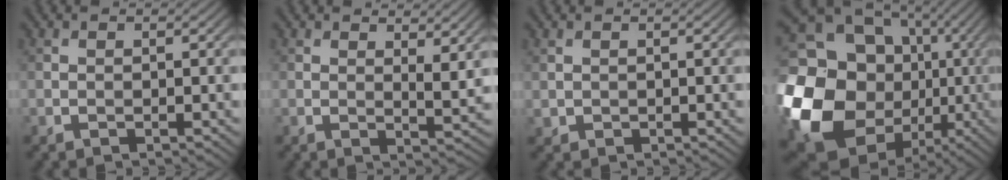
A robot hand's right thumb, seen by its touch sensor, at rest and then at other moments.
{"total": 3.7, "force": [1.9, 1.1, 3.0], "torque": [-0.052, -0.009, 0.035]}
{"total": 1.0, "force": [0.7, 0.7, 0.2], "torque": [-0.007, -0.002, 0.018]}
{"total": 23.4, "force": [-2.3, 19.3, 13.0], "torque": [-0.316, -0.042, -0.060]}